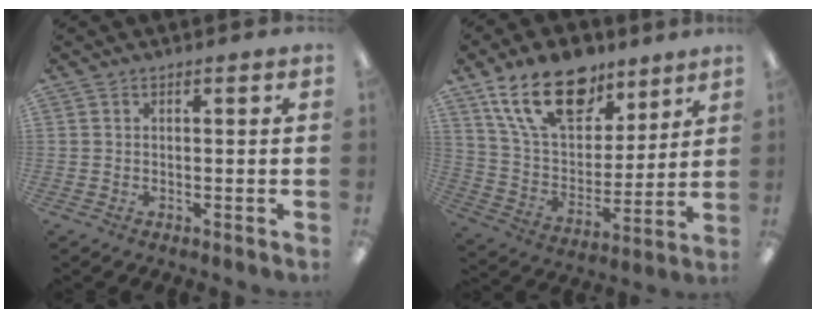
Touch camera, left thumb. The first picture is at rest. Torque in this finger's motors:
{"motor_torque": [2.55, 1.65, 1.51, -1.26, 0.12]}